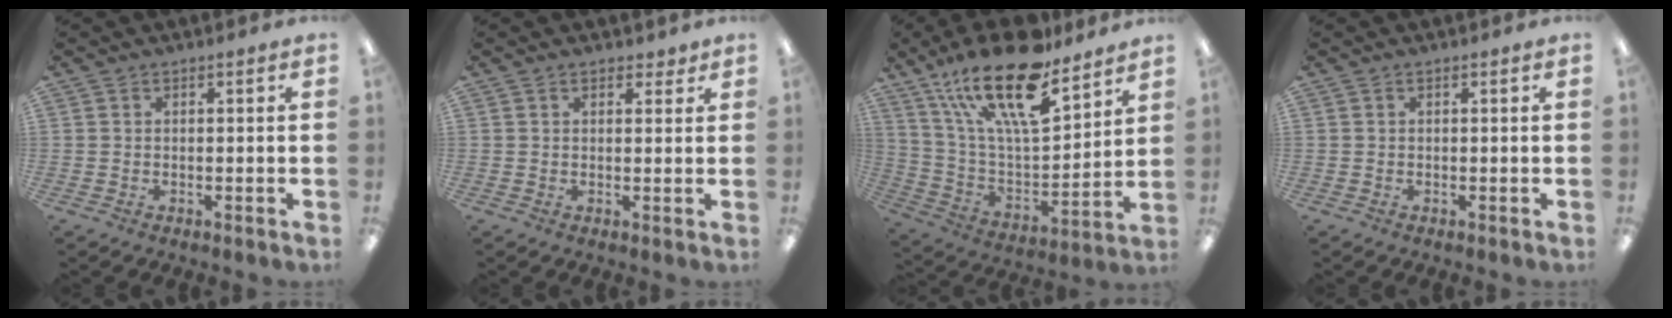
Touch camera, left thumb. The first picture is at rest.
{"total": 2.4, "force": [1.5, 1.4, 1.2], "torque": [-0.008, -0.006, 0.025]}
{"total": 24.0, "force": [16.3, 7.9, 15.7], "torque": [-0.289, -0.102, 0.277]}
{"total": 0.0}